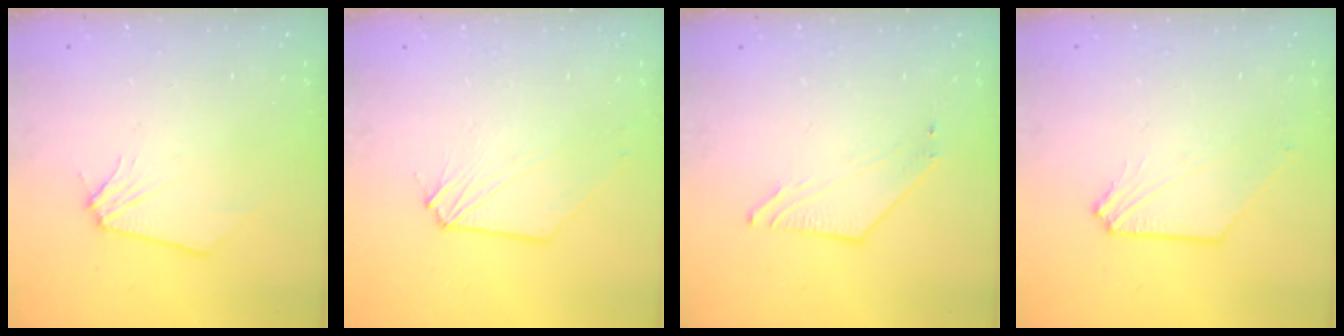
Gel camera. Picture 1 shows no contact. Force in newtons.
{"total": 1.0, "press": 1.0, "slide": 0.1}
{"total": 4.1, "press": 4.1, "slide": 0.3}
{"total": 1.0, "press": 1.0, "slide": 0.1}